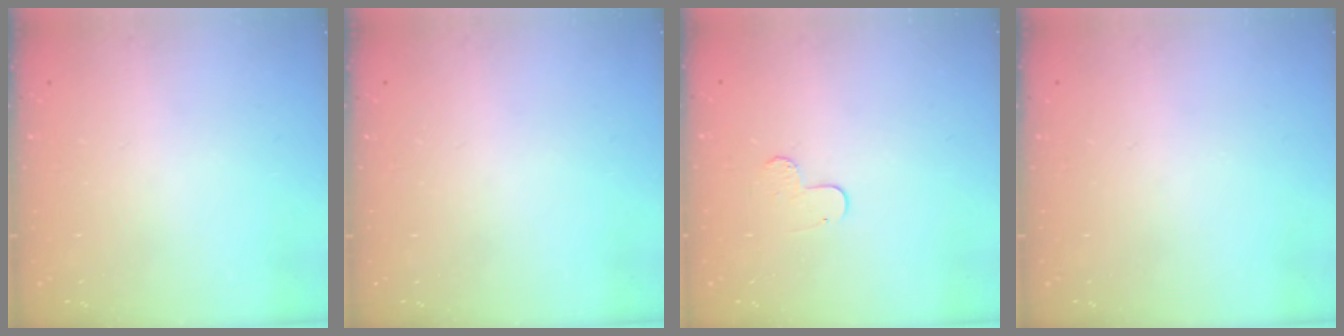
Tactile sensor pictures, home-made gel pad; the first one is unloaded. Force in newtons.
{"total": 0.0}
{"total": 5.2, "press": 5.1, "slide": 0.5}
{"total": 0.0}